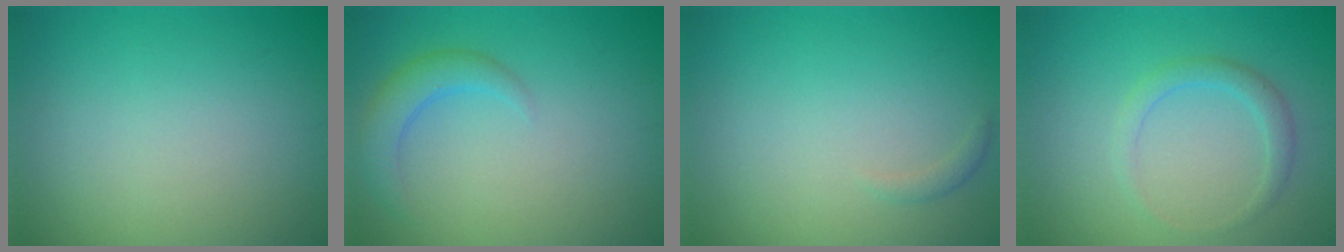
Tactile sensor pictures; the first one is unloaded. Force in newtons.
{"total": 2.6, "press": 2.5, "slide": 0.2}
{"total": 0.6, "press": 0.6, "slide": 0.0}
{"total": 1.8, "press": 1.8, "slide": 0.1}